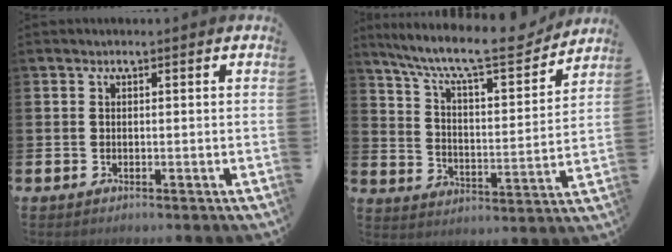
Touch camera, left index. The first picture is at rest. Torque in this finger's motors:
{"motor_torque": [1.06, -1.08, 0.68, 0.21]}